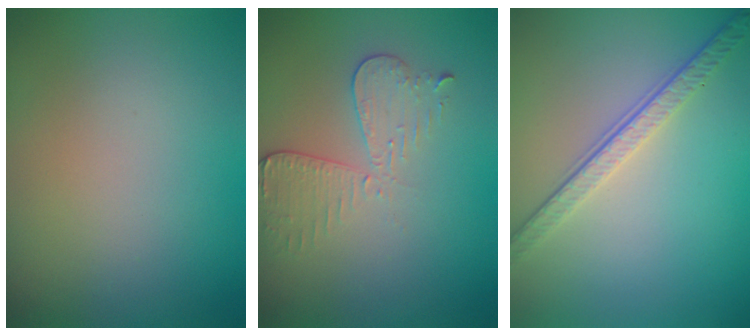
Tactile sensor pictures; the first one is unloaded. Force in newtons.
{"total": 2.9, "press": 2.7, "slide": 1.2}
{"total": 3.9, "press": 2.8, "slide": 2.7}